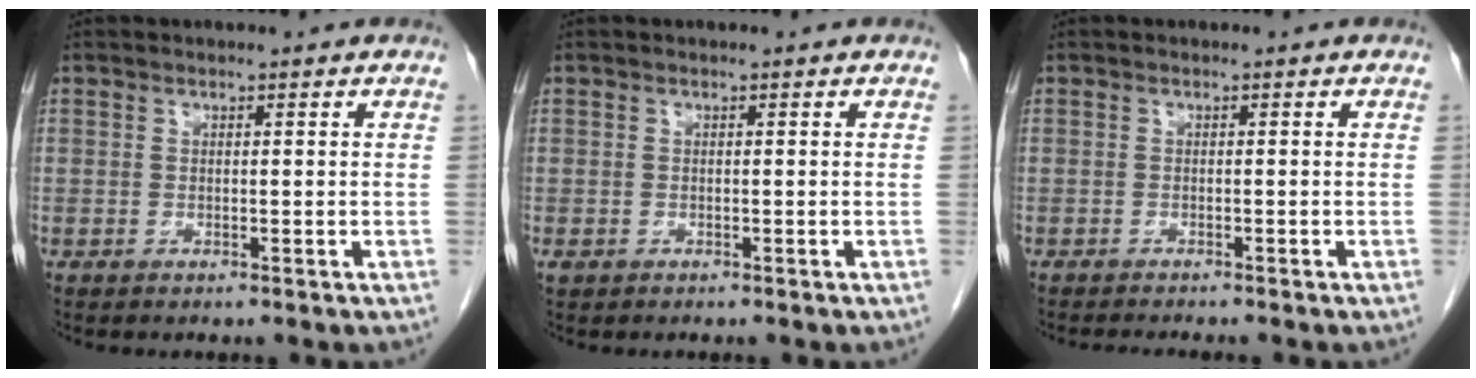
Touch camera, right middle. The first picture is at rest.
{"total": 0.6, "force": [-0.2, 0.5, 0.2], "torque": [-0.007, 0.003, -0.001]}
{"total": 2.9, "force": [-2.7, 0.0, 1.2], "torque": [-0.018, -0.006, -0.038]}